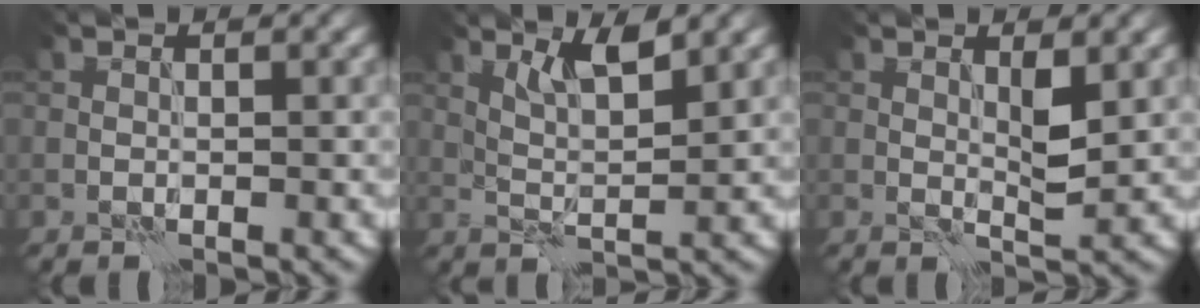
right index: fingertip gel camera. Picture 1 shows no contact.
{"total": 3.2, "force": [2.3, 0.3, 2.2], "torque": [-0.043, -0.005, 0.046]}
{"total": 1.9, "force": [0.8, 0.5, 1.7], "torque": [-0.029, -0.006, 0.015]}